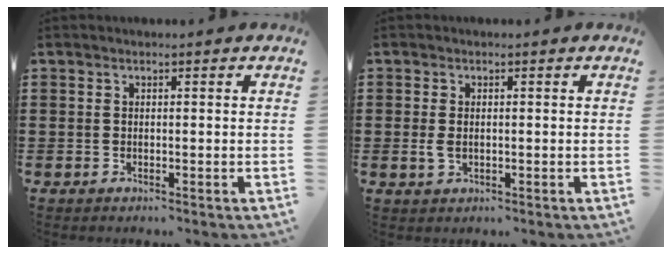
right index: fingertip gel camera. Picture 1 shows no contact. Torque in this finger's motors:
{"motor_torque": [0.65, 0.88, 0.19, 0.01]}